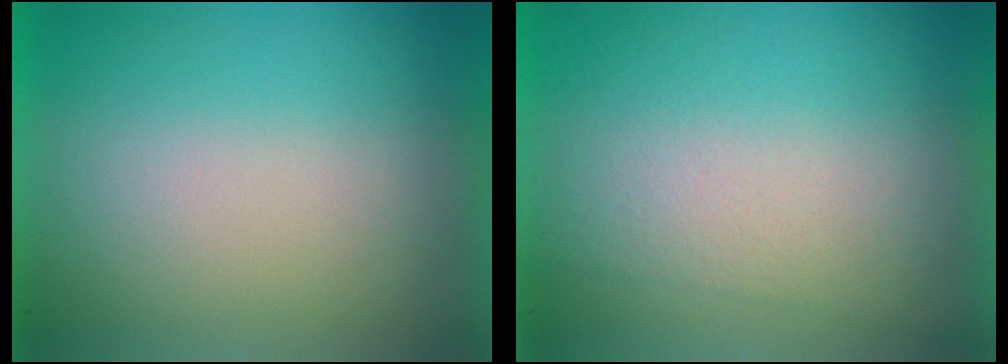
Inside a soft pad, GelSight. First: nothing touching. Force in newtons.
{"total": 2.8}